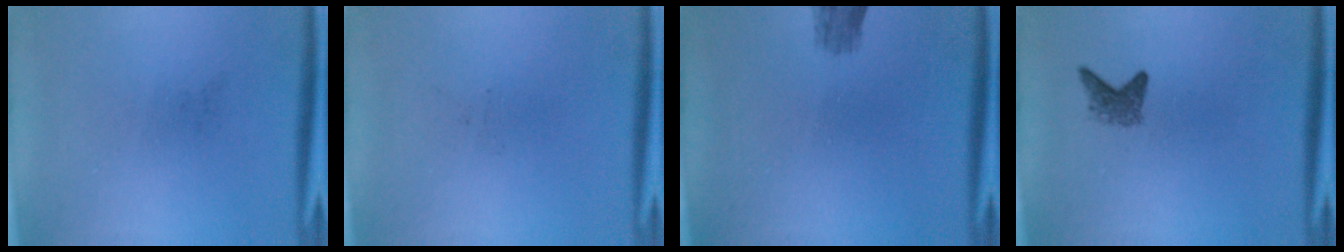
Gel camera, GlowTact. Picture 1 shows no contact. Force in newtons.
{"total": 0.0}
{"total": 2.3}
{"total": 2.0}